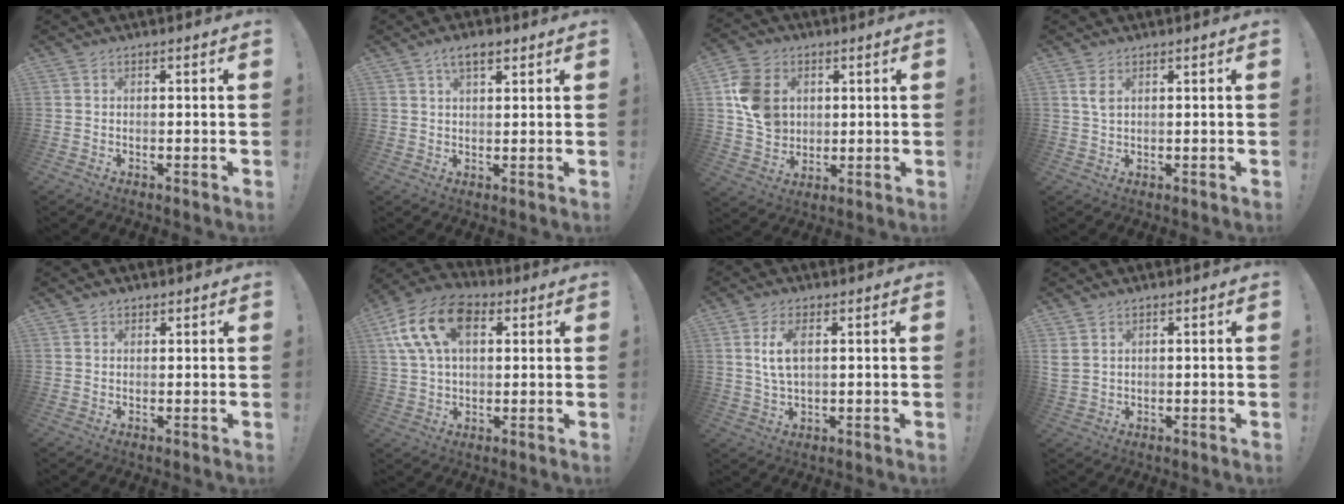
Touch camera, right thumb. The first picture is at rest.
{"total": 5.3, "force": [3.0, 2.4, 3.7], "torque": [-0.056, -0.006, 0.052]}
{"total": 13.7, "force": [3.0, 11.2, 7.3], "torque": [-0.127, -0.001, 0.065]}
{"total": 3.0, "force": [1.3, 1.3, 2.3], "torque": [-0.040, -0.001, 0.021]}
{"total": 1.0, "force": [0.7, 0.6, 0.2], "torque": [0.000, -0.002, 0.014]}
{"total": 17.3, "force": [6.4, 11.0, 11.8], "torque": [-0.224, -0.010, 0.116]}
{"total": 6.7, "force": [1.8, 3.1, 5.6], "torque": [-0.107, -0.007, 0.027]}
{"total": 3.0, "force": [1.5, 2.0, 1.6], "torque": [-0.026, -0.003, 0.029]}